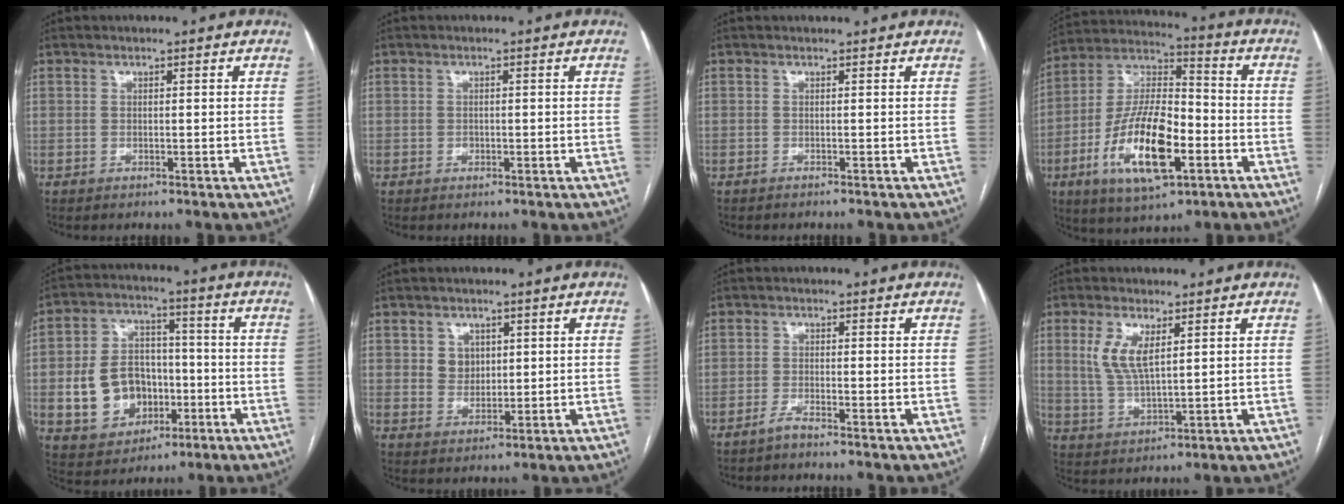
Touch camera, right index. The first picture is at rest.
{"total": 0.7, "force": [-0.3, 0.6, 0.3], "torque": [-0.005, 0.002, -0.004]}
{"total": 0.5, "force": [-0.1, 0.2, 0.5], "torque": [-0.015, 0.013, 0.000]}
{"total": 17.2, "force": [-6.1, 5.9, 15.0], "torque": [-0.302, -0.001, -0.103]}
{"total": 12.2, "force": [-2.6, 9.5, 7.3], "torque": [-0.153, 0.027, -0.030]}
{"total": 3.7, "force": [1.2, 3.2, 1.5], "torque": [-0.023, 0.004, 0.024]}
{"total": 1.7, "force": [-1.6, -0.3, 0.6], "torque": [-0.019, -0.001, -0.033]}
{"total": 6.4, "force": [2.3, 2.2, 5.5], "torque": [-0.122, 0.001, 0.054]}